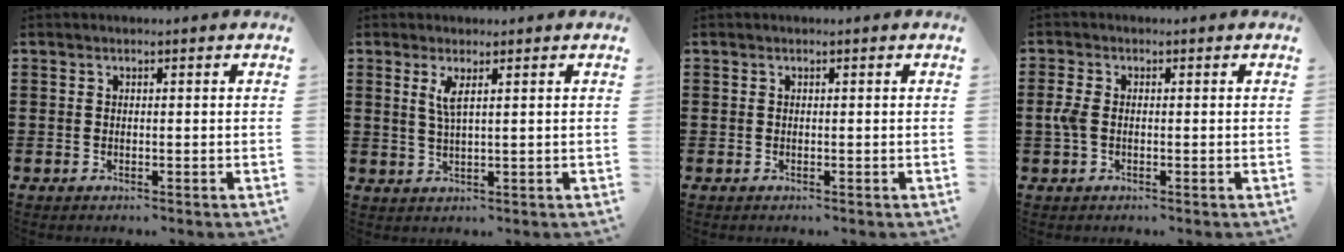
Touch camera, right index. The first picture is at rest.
{"total": 2.8, "force": [1.2, 0.3, 2.5], "torque": [-0.053, 0.000, 0.019]}
{"total": 0.0}
{"total": 2.8, "force": [-0.3, 1.5, 2.3], "torque": [-0.069, -0.004, -0.013]}